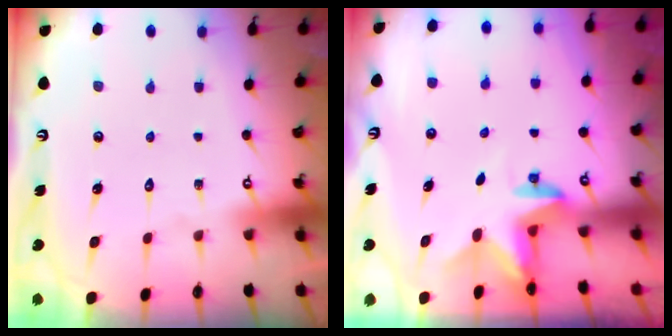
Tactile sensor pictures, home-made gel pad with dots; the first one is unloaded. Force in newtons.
{"total": 2.4, "press": 2.4, "slide": 0.4}